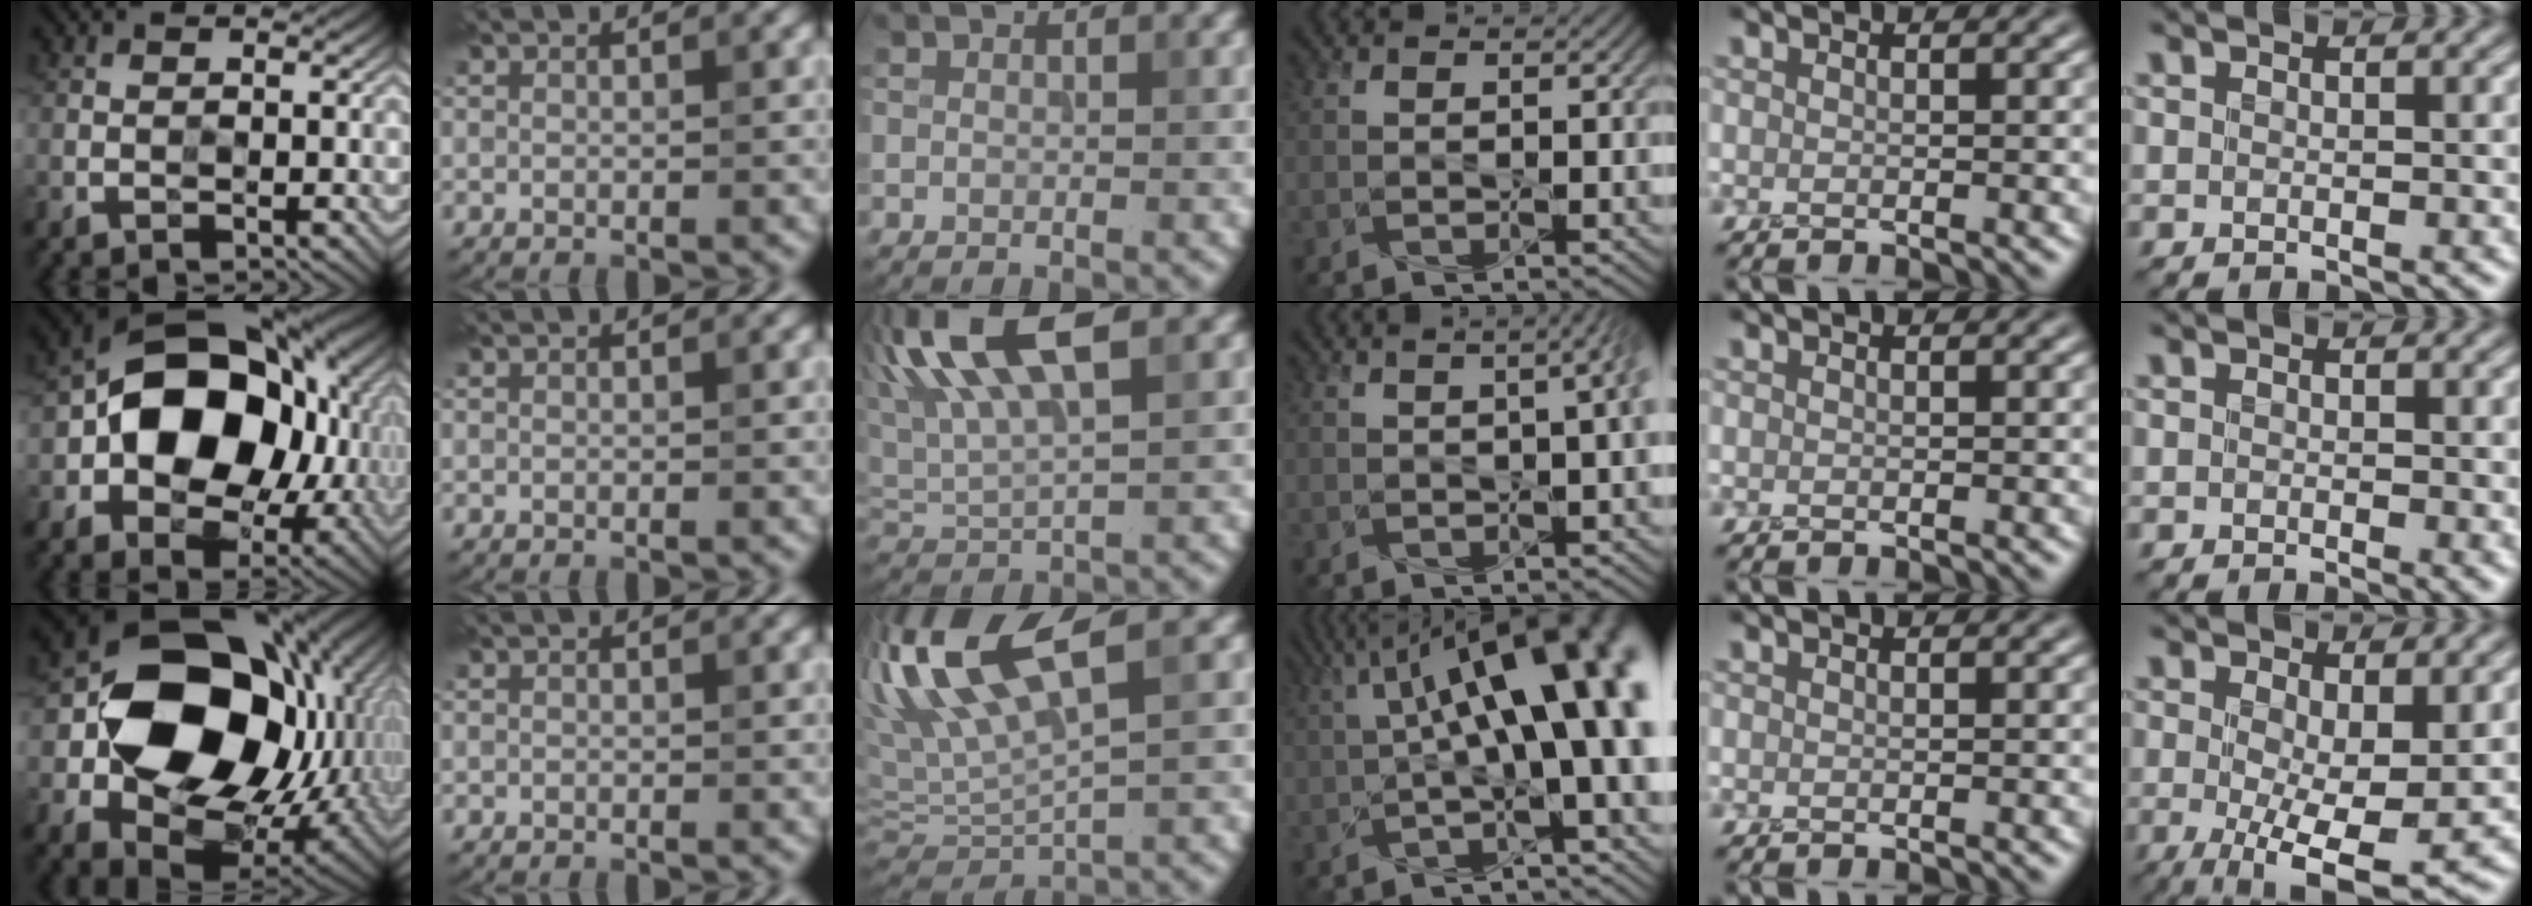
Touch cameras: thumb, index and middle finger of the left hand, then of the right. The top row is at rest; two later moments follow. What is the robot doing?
{"motion": "screw", "object": "dispenser bottle"}